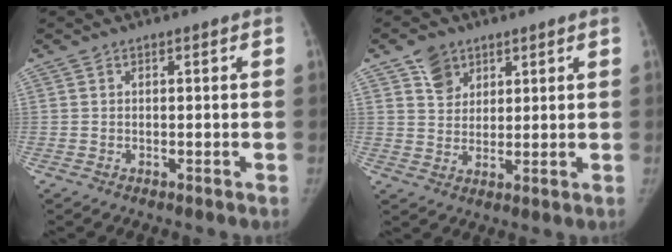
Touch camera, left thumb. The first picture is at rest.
{"total": 5.3, "force": [3.2, 3.9, 1.5], "torque": [-0.002, -0.029, 0.059]}